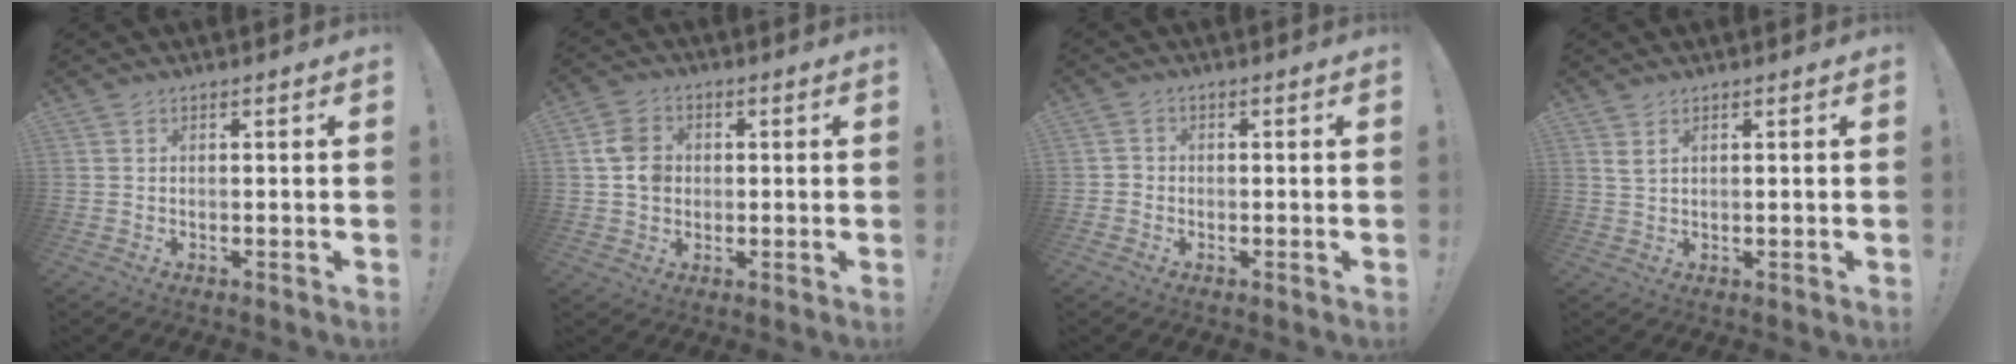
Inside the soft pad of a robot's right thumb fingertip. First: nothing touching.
{"total": 8.1, "force": [0.8, 7.0, 4.0], "torque": [-0.067, 0.012, 0.021]}
{"total": 2.1, "force": [-0.9, 1.7, 0.7], "torque": [-0.014, 0.010, -0.016]}
{"total": 3.4, "force": [2.3, 0.7, 2.3], "torque": [-0.043, -0.011, 0.040]}